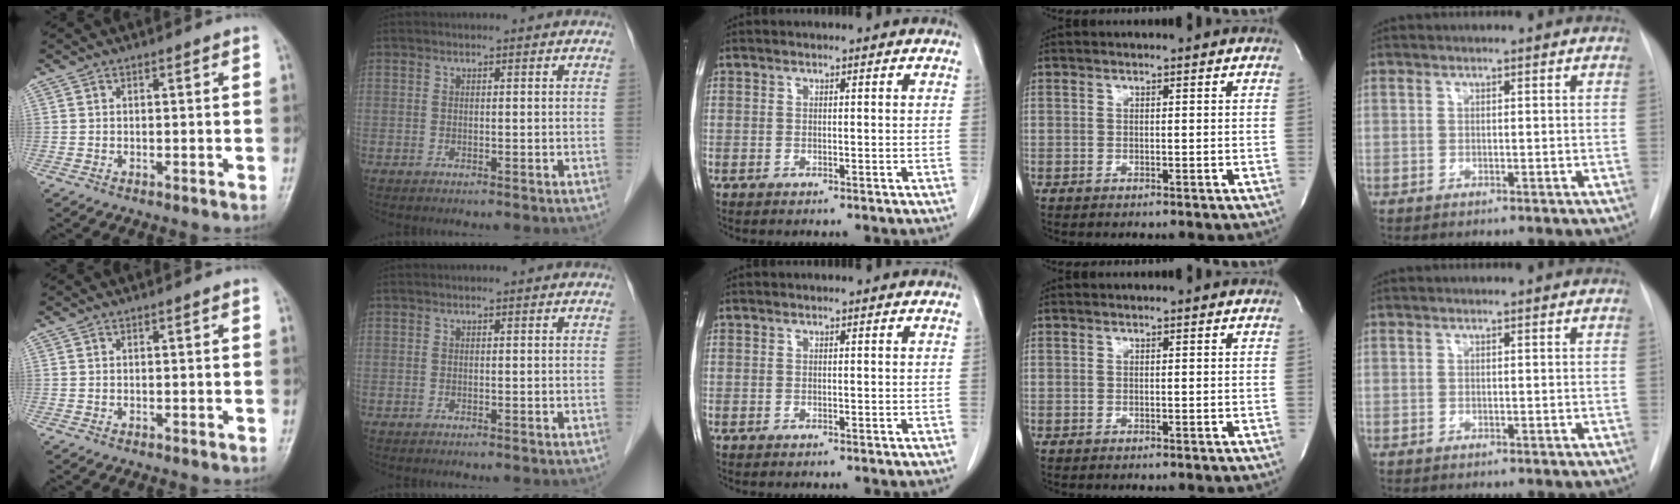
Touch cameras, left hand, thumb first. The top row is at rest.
{}